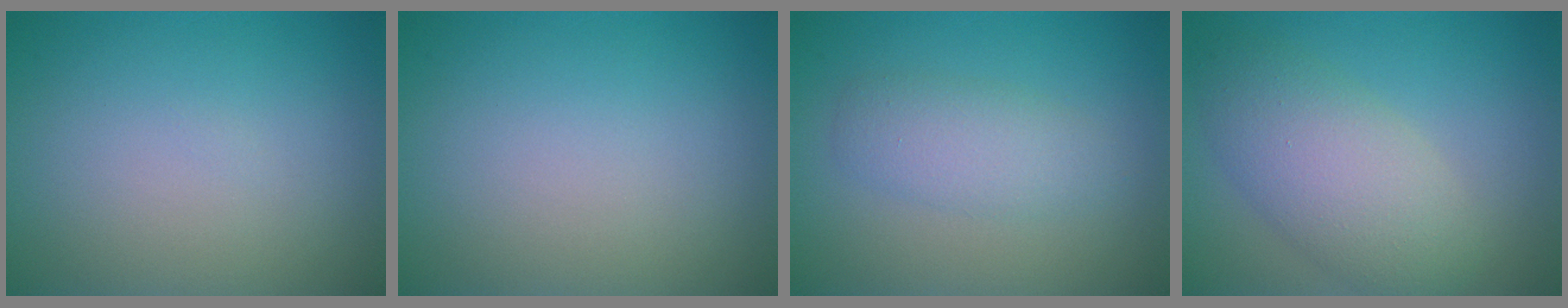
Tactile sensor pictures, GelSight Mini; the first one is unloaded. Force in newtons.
{"total": 0.0}
{"total": 2.9, "press": 2.9, "slide": 0.1}
{"total": 5.8, "press": 5.8, "slide": 0.1}